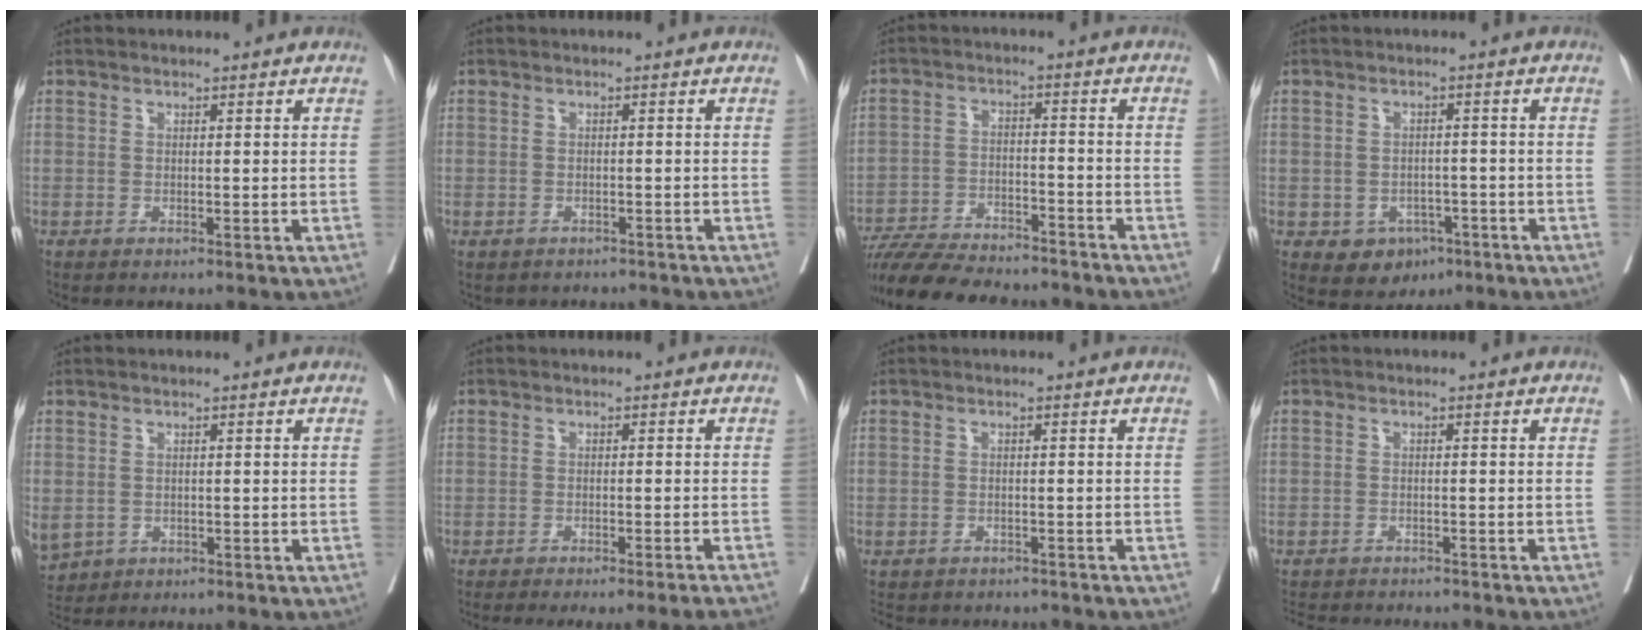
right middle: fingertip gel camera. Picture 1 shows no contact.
{"total": 3.2, "force": [-2.7, 1.6, 0.4], "torque": [-0.008, 0.008, -0.033]}
{"total": 15.7, "force": [-14.2, 3.0, 6.0], "torque": [-0.102, -0.002, -0.216]}
{"total": 5.1, "force": [-2.4, 4.0, 2.0], "torque": [-0.023, 0.005, -0.024]}
{"total": 7.5, "force": [-2.5, 6.4, 3.1], "torque": [-0.097, -0.004, -0.029]}
{"total": 12.5, "force": [-11.6, -0.9, 4.7], "torque": [-0.046, -0.028, -0.145]}
{"total": 8.2, "force": [-7.2, 3.3, 1.9], "torque": [-0.035, -0.001, -0.089]}
{"total": 8.3, "force": [-7.8, 1.7, 2.2], "torque": [-0.033, -0.003, -0.107]}